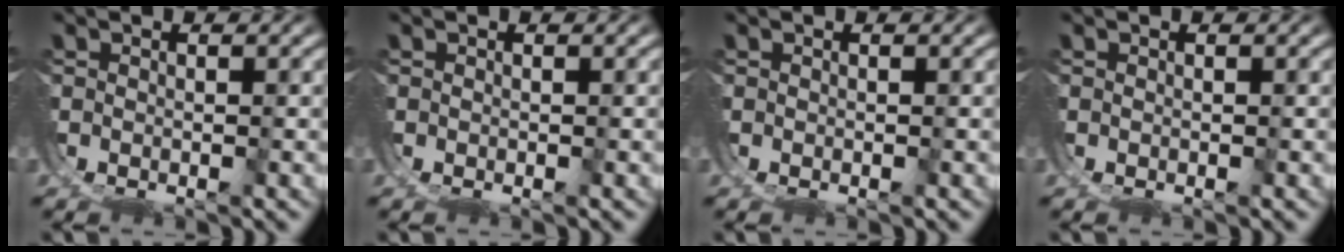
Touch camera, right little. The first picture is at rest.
{"total": 0.0}
{"total": 0.0}
{"total": 0.0}